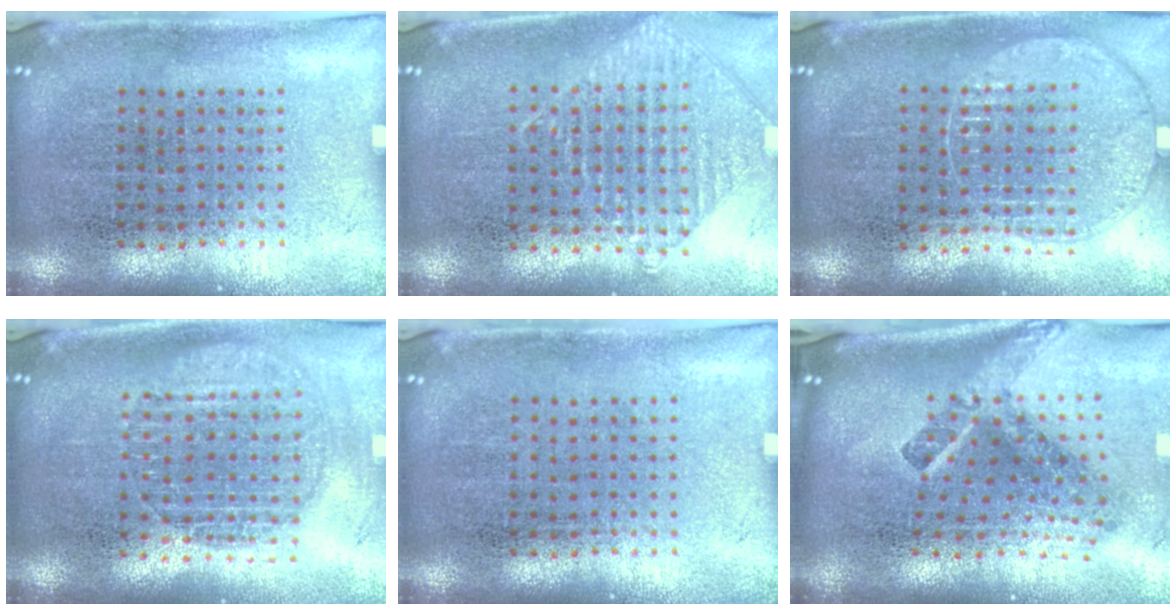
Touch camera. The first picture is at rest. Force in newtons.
{"total": 0.9, "press": 0.9, "slide": 0.0}
{"total": 1.0, "press": 0.9, "slide": 0.2}
{"total": 1.8, "press": 1.5, "slide": 1.0}
{"total": 0.0}
{"total": 2.9, "press": 1.7, "slide": 2.3}